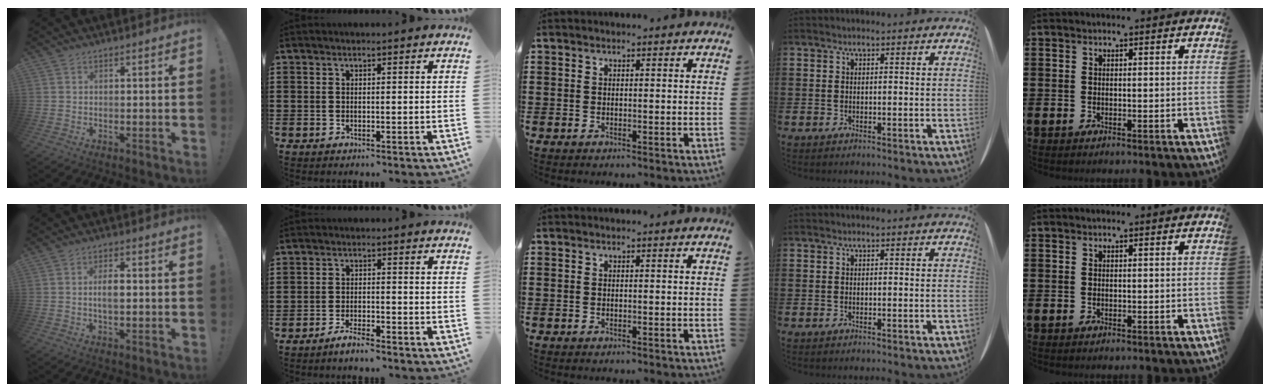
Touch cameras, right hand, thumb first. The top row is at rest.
{"thumb": {"total": 4.4, "force": [-0.1, 1.9, 3.9], "torque": [-0.064, 0.002, -0.008]}, "index": {"total": 2.5, "force": [-2.3, 0.1, 0.8], "torque": [-0.017, 0.005, -0.044]}}